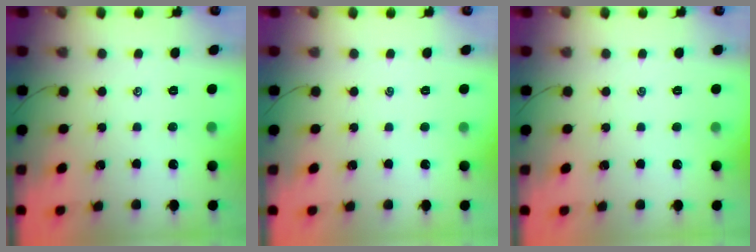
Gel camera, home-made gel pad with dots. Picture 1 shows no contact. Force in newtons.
{"total": 0.0}
{"total": 0.0}